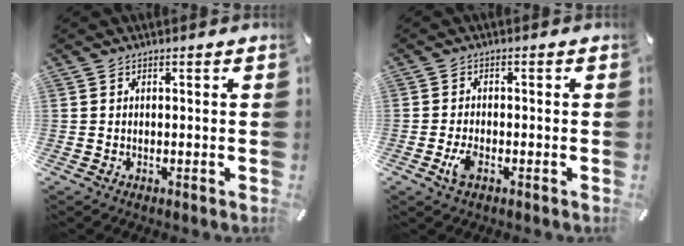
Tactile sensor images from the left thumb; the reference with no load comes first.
{"total": 3.6, "force": [-1.5, 1.8, 2.7], "torque": [-0.064, -0.001, -0.031]}